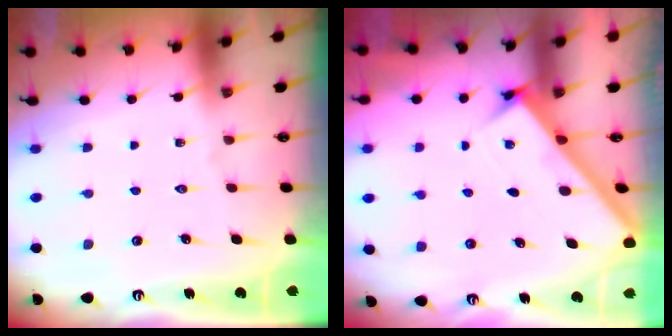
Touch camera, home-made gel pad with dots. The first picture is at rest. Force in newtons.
{"total": 2.6, "press": 2.5, "slide": 0.3}